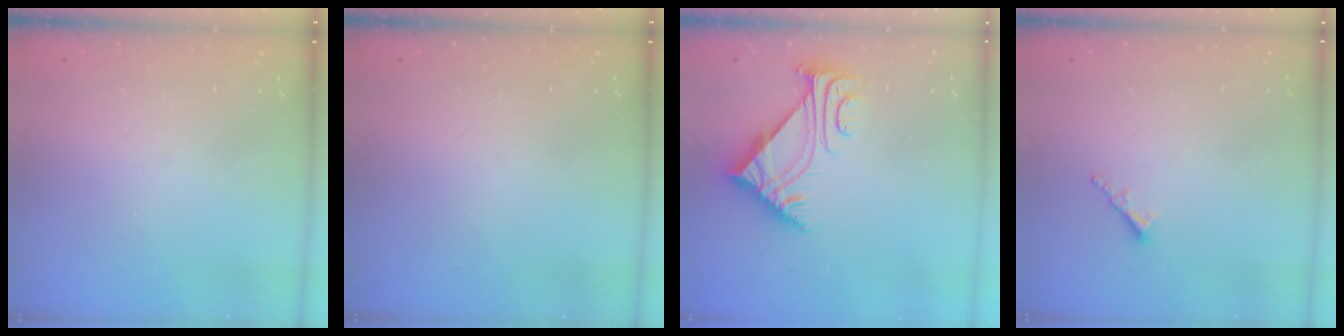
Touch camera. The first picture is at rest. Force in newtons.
{"total": 0.0}
{"total": 6.2, "press": 6.2, "slide": 0.7}
{"total": 2.0, "press": 2.0, "slide": 0.5}